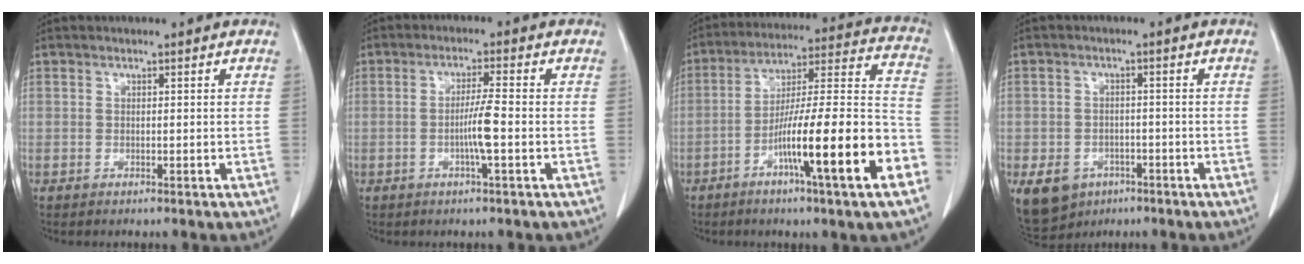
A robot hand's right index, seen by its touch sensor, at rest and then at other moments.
{"total": 4.3, "force": [-1.1, -0.4, 4.2], "torque": [-0.080, -0.003, -0.022]}
{"total": 19.8, "force": [-8.3, 0.3, 18.0], "torque": [-0.254, 0.002, -0.134]}
{"total": 10.3, "force": [-5.3, 8.1, 3.6], "torque": [-0.090, 0.003, -0.073]}